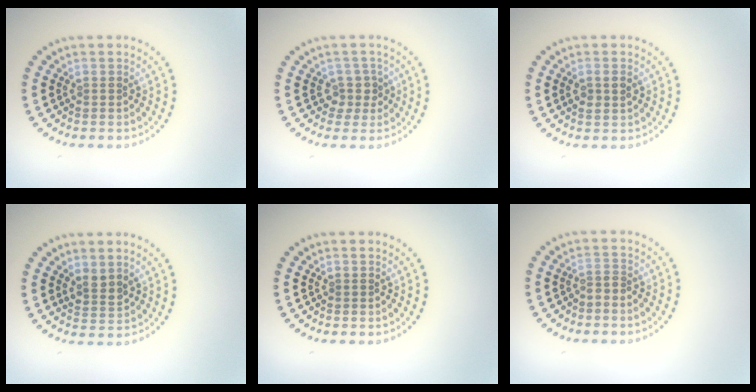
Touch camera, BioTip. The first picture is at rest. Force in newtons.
{"total": 1.9, "press": 1.4, "slide": 1.3}
{"total": 1.5, "press": 1.5, "slide": 0.2}
{"total": 1.6, "press": 1.2, "slide": 1.0}
{"total": 0.0}
{"total": 0.7, "press": 0.3, "slide": 0.6}